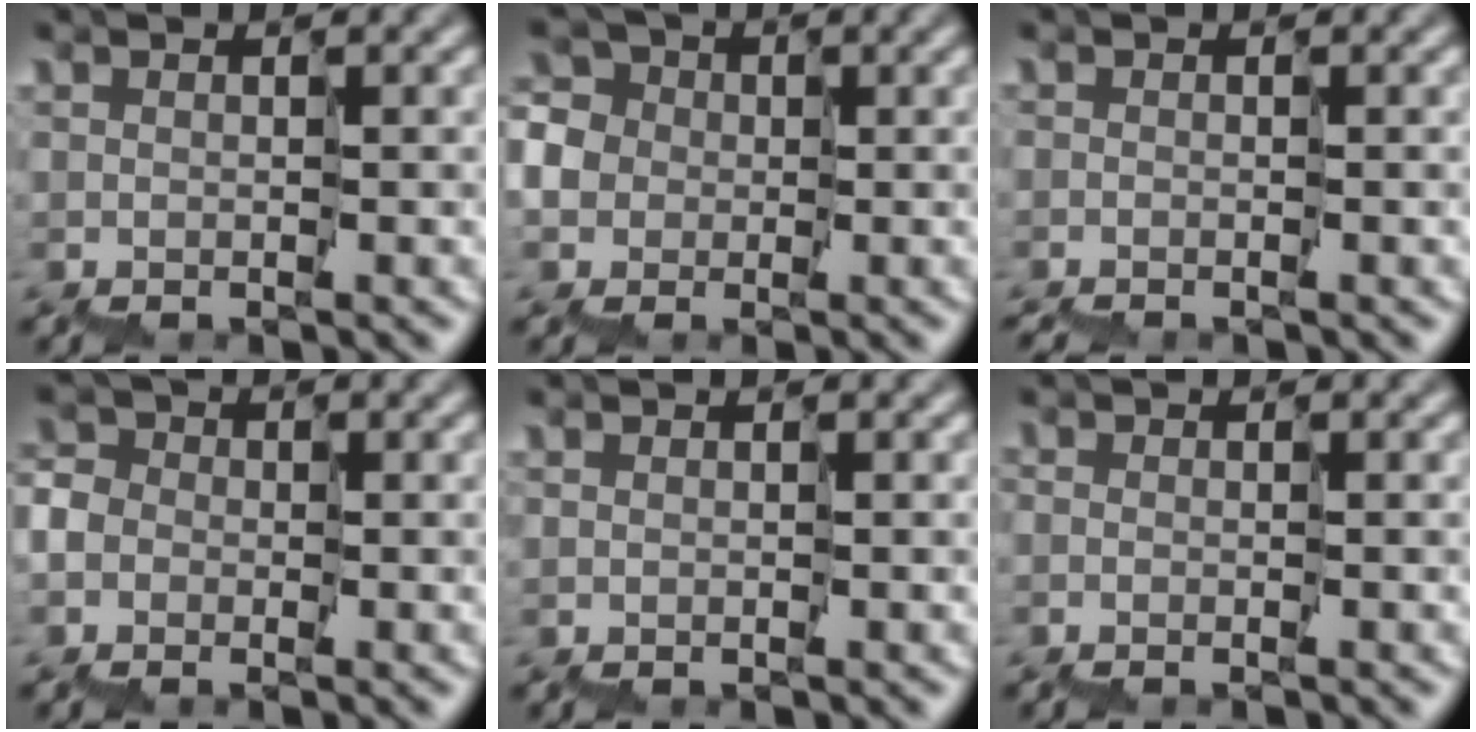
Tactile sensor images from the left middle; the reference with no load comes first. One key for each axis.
{"total": 6.8, "fx": 1.0, "fy": 6.1, "fz": 2.8, "tx": -0.055, "ty": 0.033, "tz": -0.027}
{"total": 1.0, "fx": -1.0, "fy": 0.0, "fz": 0.2, "tx": 0.002, "ty": -0.005, "tz": -0.024}
{"total": 3.9, "fx": -1.4, "fy": 3.3, "fz": 1.3, "tx": -0.001, "ty": 0.014, "tz": -0.036}
{"total": 0.0}
{"total": 0.7, "fx": -0.6, "fy": 0.2, "fz": 0.2, "tx": 0.005, "ty": -0.003, "tz": -0.017}